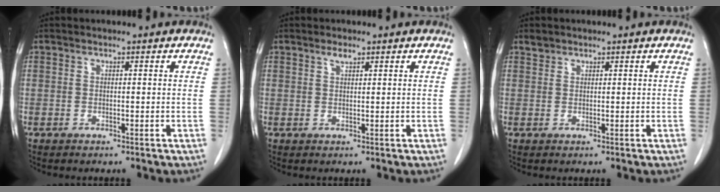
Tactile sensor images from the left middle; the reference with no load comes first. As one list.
[{"total": 1.1, "force": [0.8, 0.3, 0.6], "torque": [-0.019, -0.002, 0.016]}, {"total": 1.0, "force": [0.9, 0.4, 0.0], "torque": [0.001, 0.004, 0.016]}]